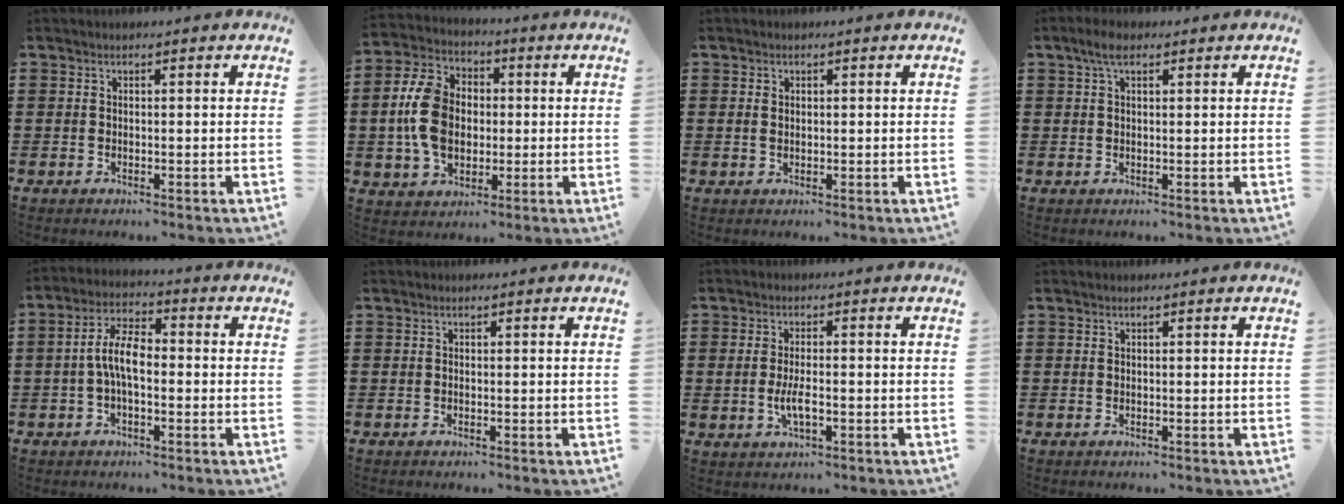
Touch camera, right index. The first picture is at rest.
{"total": 11.1, "force": [-0.4, 8.2, 7.4], "torque": [-0.169, 0.015, -0.010]}
{"total": 1.0, "force": [0.1, 0.8, 0.7], "torque": [-0.016, 0.006, 0.001]}
{"total": 2.9, "force": [1.6, 1.3, 2.0], "torque": [-0.045, 0.008, 0.027]}
{"total": 6.6, "force": [-1.1, 2.6, 6.0], "torque": [-0.134, -0.001, -0.027]}
{"total": 0.0}
{"total": 3.8, "force": [-0.8, 1.5, 3.4], "torque": [-0.076, -0.002, -0.018]}
{"total": 0.0}